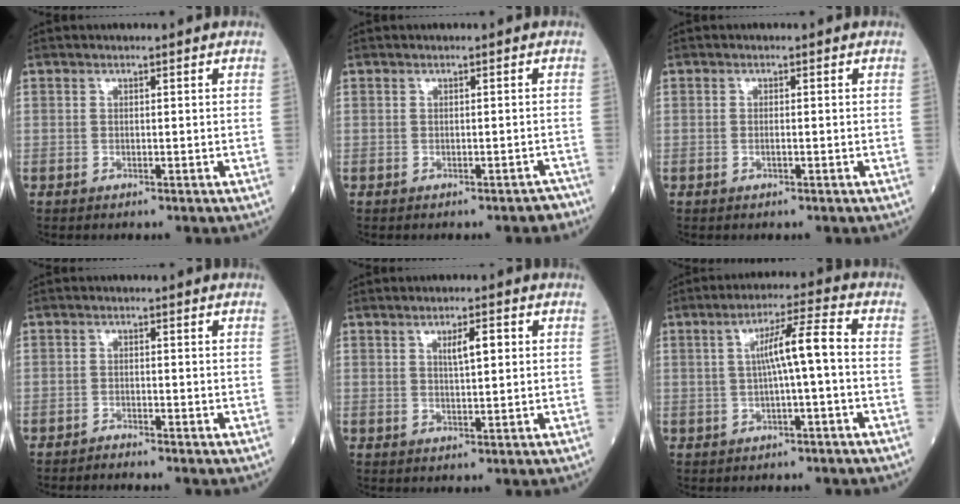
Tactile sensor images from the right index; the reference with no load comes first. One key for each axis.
{"total": 2.2, "fx": -1.9, "fy": 0.7, "fz": 0.8, "tx": -0.005, "ty": -0.001, "tz": -0.020}
{"total": 0.6, "fx": -0.2, "fy": 0.0, "fz": 0.6, "tx": -0.011, "ty": 0.000, "tz": -0.004}
{"total": 1.8, "fx": -1.7, "fy": -0.3, "fz": 0.1, "tx": 0.002, "ty": -0.001, "tz": -0.028}
{"total": 3.4, "fx": 1.1, "fy": 0.6, "fz": 3.2, "tx": -0.055, "ty": 0.003, "tz": 0.019}
{"total": 6.5, "fx": -0.2, "fy": -0.1, "fz": 6.5, "tx": -0.108, "ty": 0.017, "tz": -0.001}